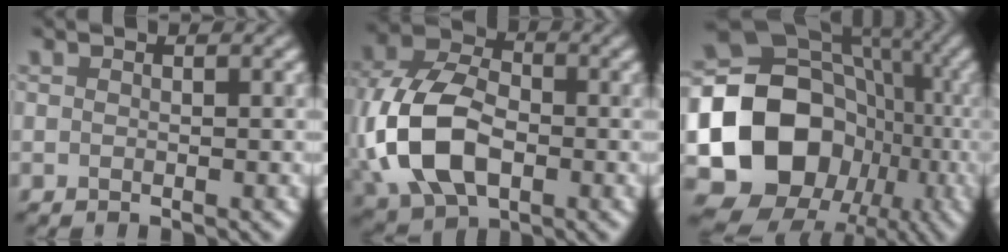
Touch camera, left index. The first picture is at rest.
{"total": 11.1, "force": [-2.2, 7.4, 7.9], "torque": [-0.194, -0.005, -0.057]}
{"total": 17.7, "force": [-3.8, 14.9, 8.7], "torque": [-0.172, -0.008, -0.089]}